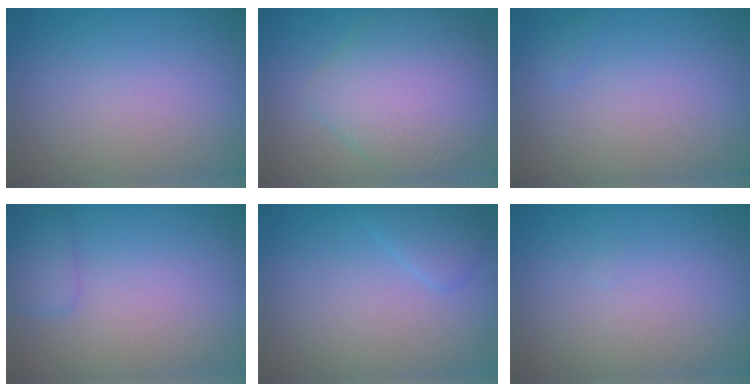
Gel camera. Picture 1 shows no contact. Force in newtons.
{"total": 7.6, "press": 7.6, "slide": 0.2}
{"total": 0.5, "press": 0.5, "slide": 0.0}
{"total": 1.6, "press": 1.6, "slide": 0.1}
{"total": 1.6, "press": 1.6, "slide": 0.1}
{"total": 0.0}